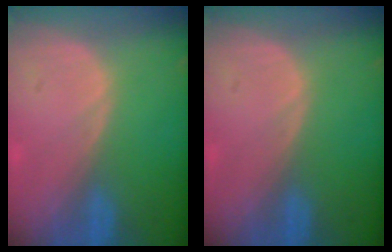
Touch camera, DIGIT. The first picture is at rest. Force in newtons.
{"total": 0.0}